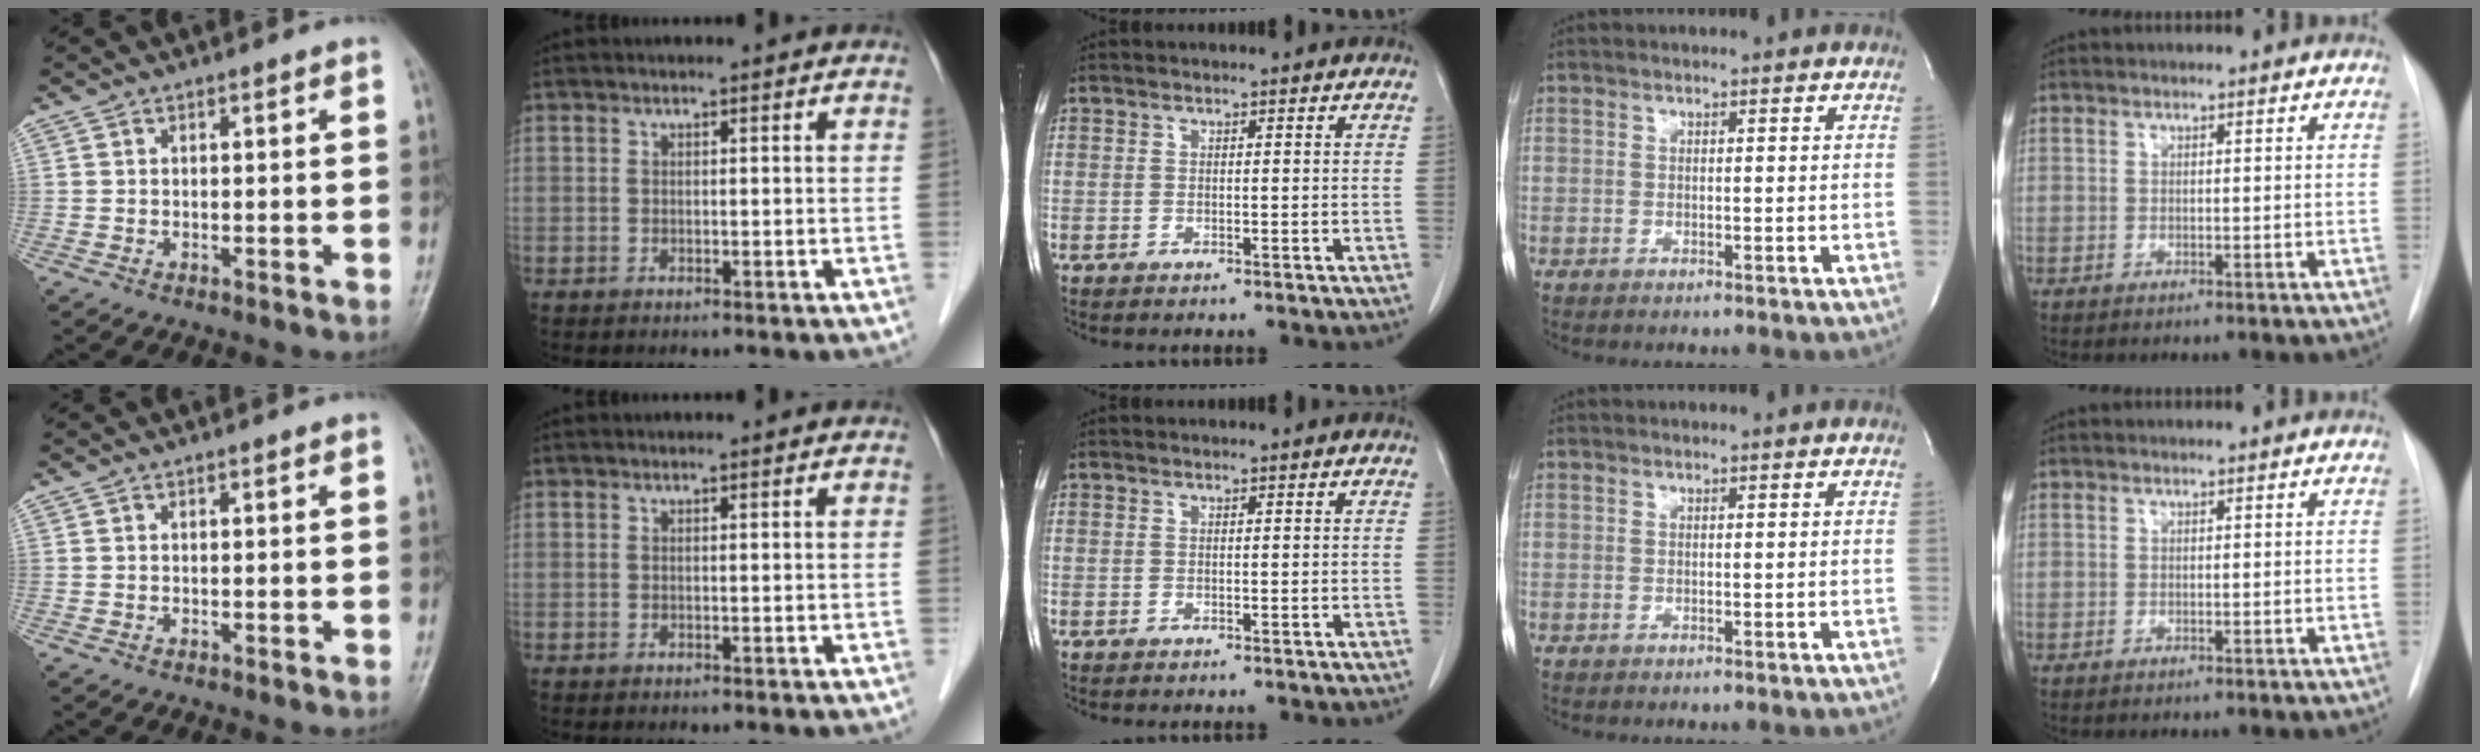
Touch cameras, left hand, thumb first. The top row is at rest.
{}